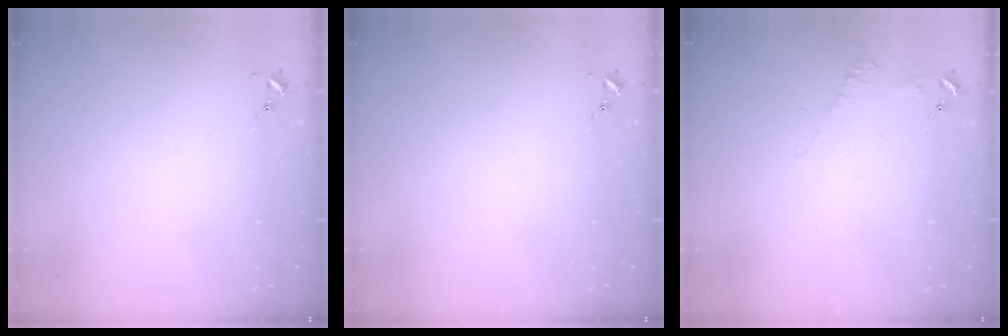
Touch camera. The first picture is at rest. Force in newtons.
{"total": 0.0}
{"total": 4.9, "press": 4.9, "slide": 0.6}